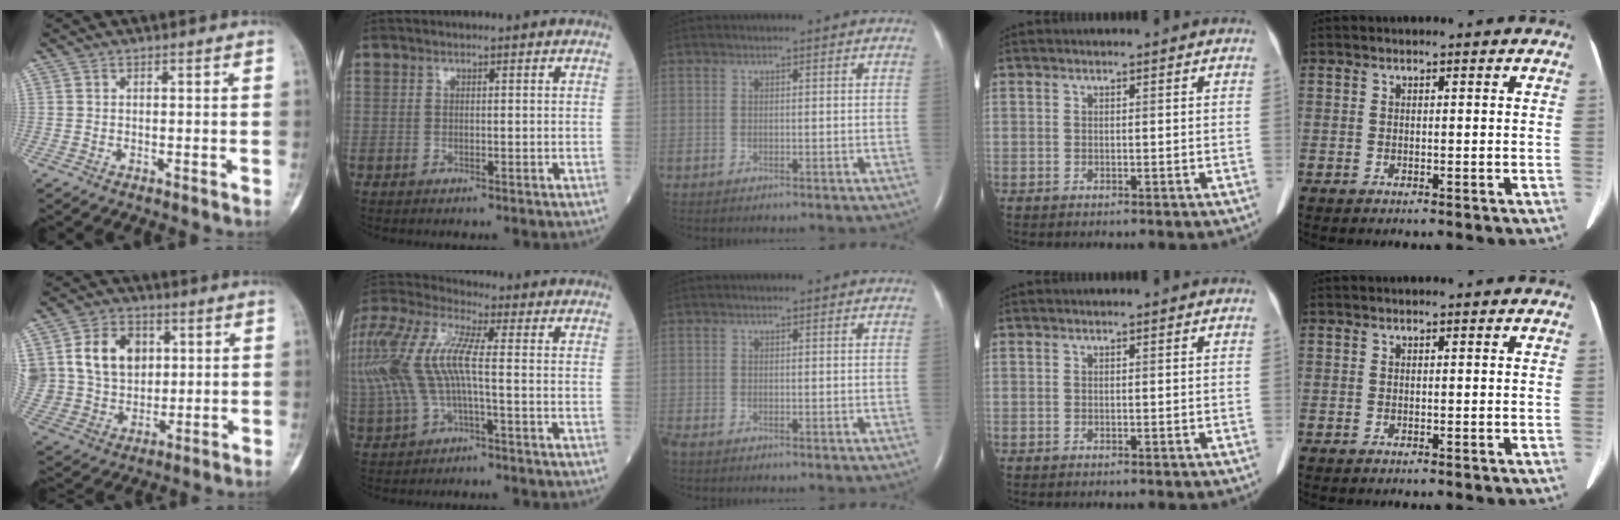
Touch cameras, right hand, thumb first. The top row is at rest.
{"thumb": {"total": 16.1, "force": [4.3, 12.7, 8.9], "torque": [-0.142, 0.002, 0.090]}, "index": {"total": 15.8, "force": [-0.1, 4.8, 15.1], "torque": [-0.357, 0.025, -0.005]}, "middle": {"total": 0.9, "force": [-0.8, 0.2, 0.4], "torque": [-0.017, -0.005, -0.015]}}